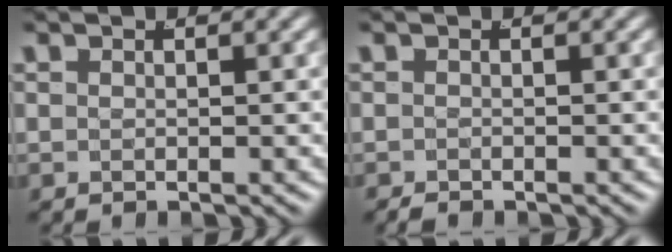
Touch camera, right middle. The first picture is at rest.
{"total": 0.8, "force": [-0.7, -0.3, -0.1], "torque": [0.003, -0.009, -0.010]}